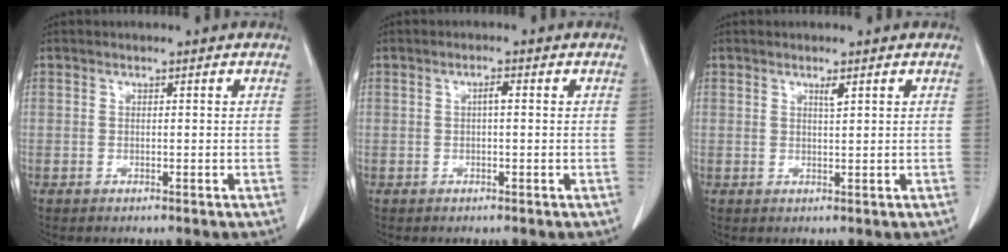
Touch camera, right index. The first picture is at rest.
{"total": 1.3, "force": [0.1, 0.2, 1.3], "torque": [-0.023, 0.004, 0.001]}
{"total": 1.1, "force": [0.7, 0.0, 0.9], "torque": [-0.019, -0.005, 0.013]}